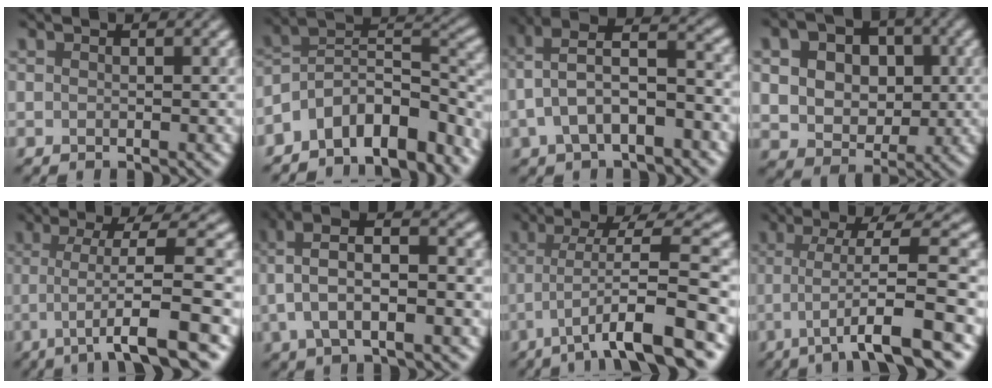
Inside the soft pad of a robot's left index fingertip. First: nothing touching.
{"total": 10.1, "force": [-6.8, 4.6, 5.9], "torque": [-0.082, 0.021, -0.131]}
{"total": 6.9, "force": [-1.0, 3.5, 5.8], "torque": [-0.112, 0.025, -0.023]}
{"total": 9.9, "force": [2.3, 7.5, 6.0], "torque": [-0.103, 0.033, 0.034]}
{"total": 7.6, "force": [-2.0, 1.2, 7.2], "torque": [-0.107, 0.010, -0.032]}
{"total": 8.0, "force": [0.3, 3.4, 7.2], "torque": [-0.142, 0.015, 0.007]}
{"total": 9.8, "force": [-3.4, 1.9, 9.0], "torque": [-0.134, 0.025, -0.057]}
{"total": 8.2, "force": [-2.7, 1.4, 7.7], "torque": [-0.117, 0.016, -0.041]}